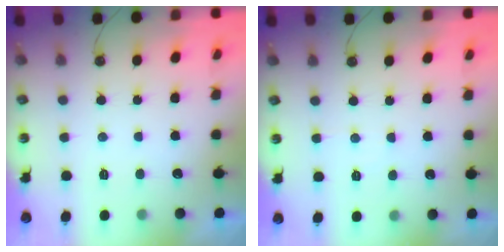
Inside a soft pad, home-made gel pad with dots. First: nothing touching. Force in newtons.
{"total": 3.3, "press": 3.3, "slide": 0.5}